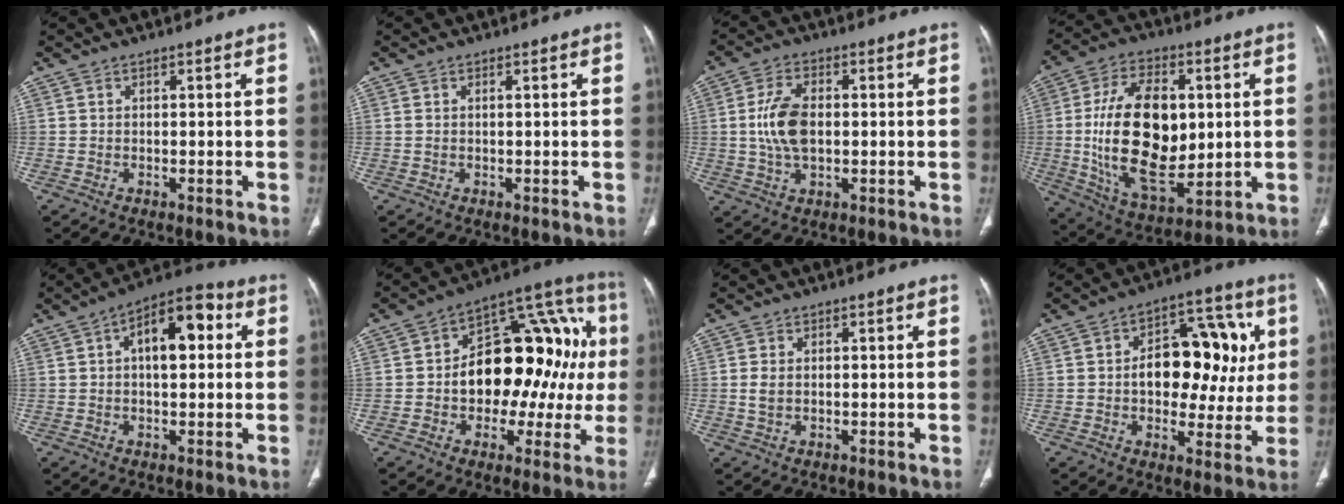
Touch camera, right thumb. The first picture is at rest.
{"total": 0.7, "force": [0.1, 0.2, 0.7], "torque": [-0.027, 0.007, 0.006]}
{"total": 8.7, "force": [0.2, 4.9, 7.2], "torque": [-0.144, 0.005, 0.005]}
{"total": 23.0, "force": [1.1, 12.8, 19.1], "torque": [-0.321, -0.014, 0.030]}
{"total": 11.0, "force": [2.3, 5.5, 9.2], "torque": [-0.122, 0.026, 0.025]}
{"total": 23.6, "force": [0.6, 14.1, 18.9], "torque": [-0.212, 0.046, 0.009]}
{"total": 2.4, "force": [0.1, 1.6, 1.8], "torque": [-0.044, 0.000, 0.003]}
{"total": 17.4, "force": [1.9, 11.1, 13.3], "torque": [-0.126, 0.027, 0.028]}